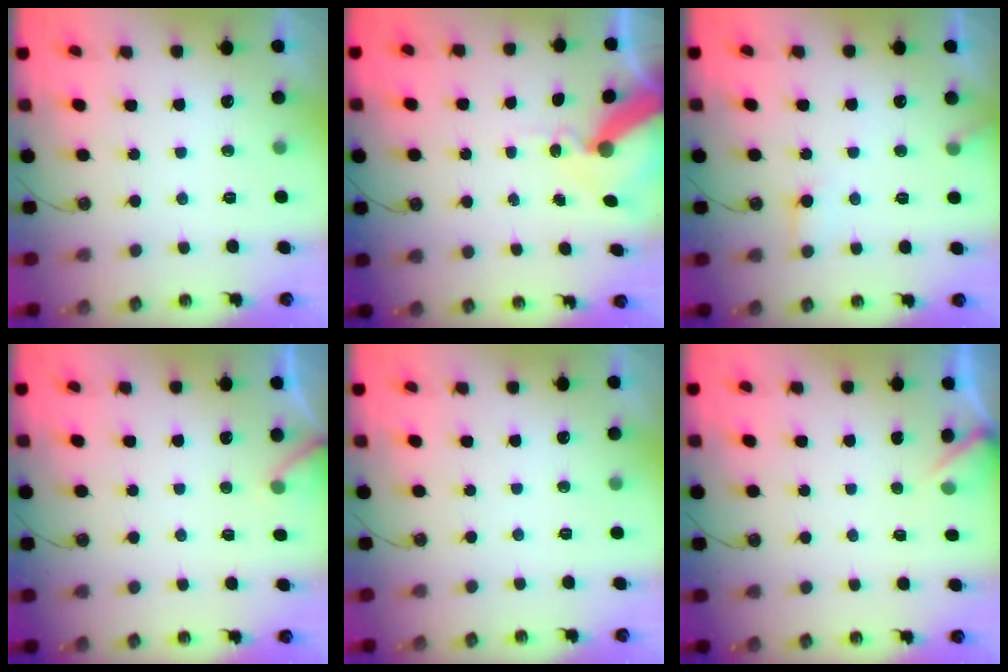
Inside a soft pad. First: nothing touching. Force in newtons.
{"total": 11.2, "press": 11.1, "slide": 1.4}
{"total": 6.4, "press": 6.4, "slide": 0.6}
{"total": 4.4, "press": 4.4, "slide": 0.2}
{"total": 0.0}
{"total": 2.9, "press": 2.9, "slide": 0.3}